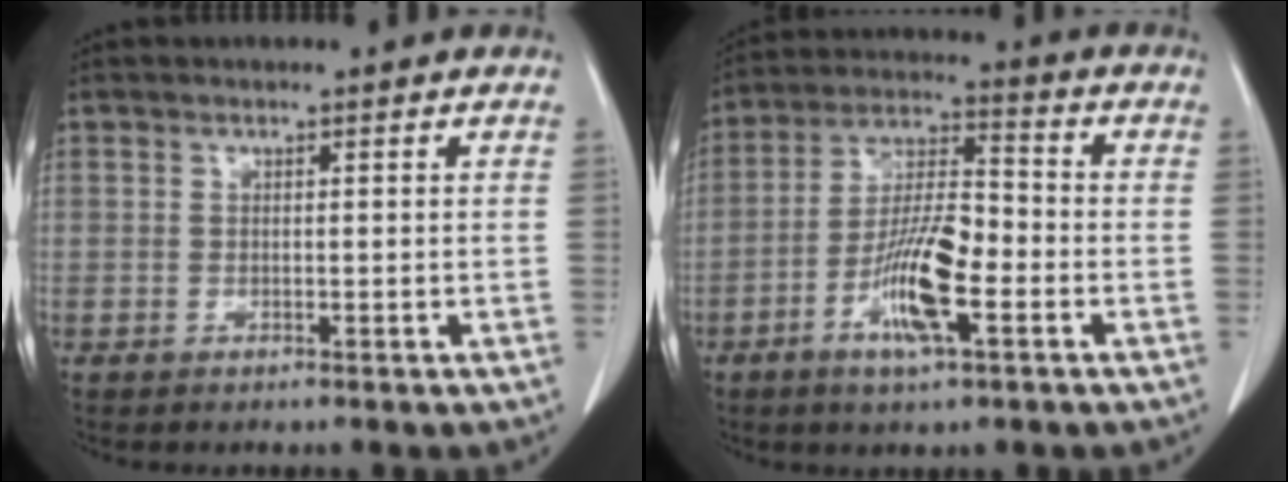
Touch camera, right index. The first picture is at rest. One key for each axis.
{"total": 10.8, "fx": -3.7, "fy": 3.1, "fz": 9.6, "tx": -0.185, "ty": 0.003, "tz": -0.066}